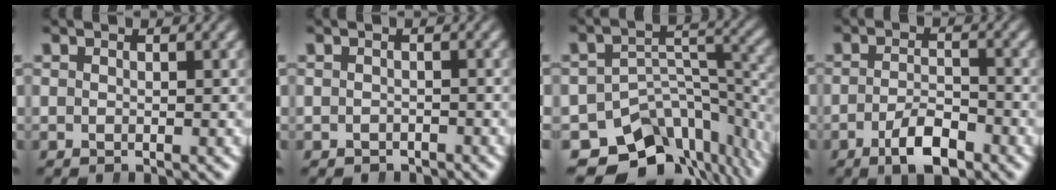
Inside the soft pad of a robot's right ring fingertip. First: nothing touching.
{"total": 1.0, "force": [-1.0, 0.0, -0.3], "torque": [0.010, -0.009, -0.010]}
{"total": 13.3, "force": [-8.3, 8.1, 6.6], "torque": [-0.086, -0.041, -0.116]}
{"total": 3.8, "force": [-2.3, 0.9, 2.9], "torque": [-0.027, -0.008, -0.036]}